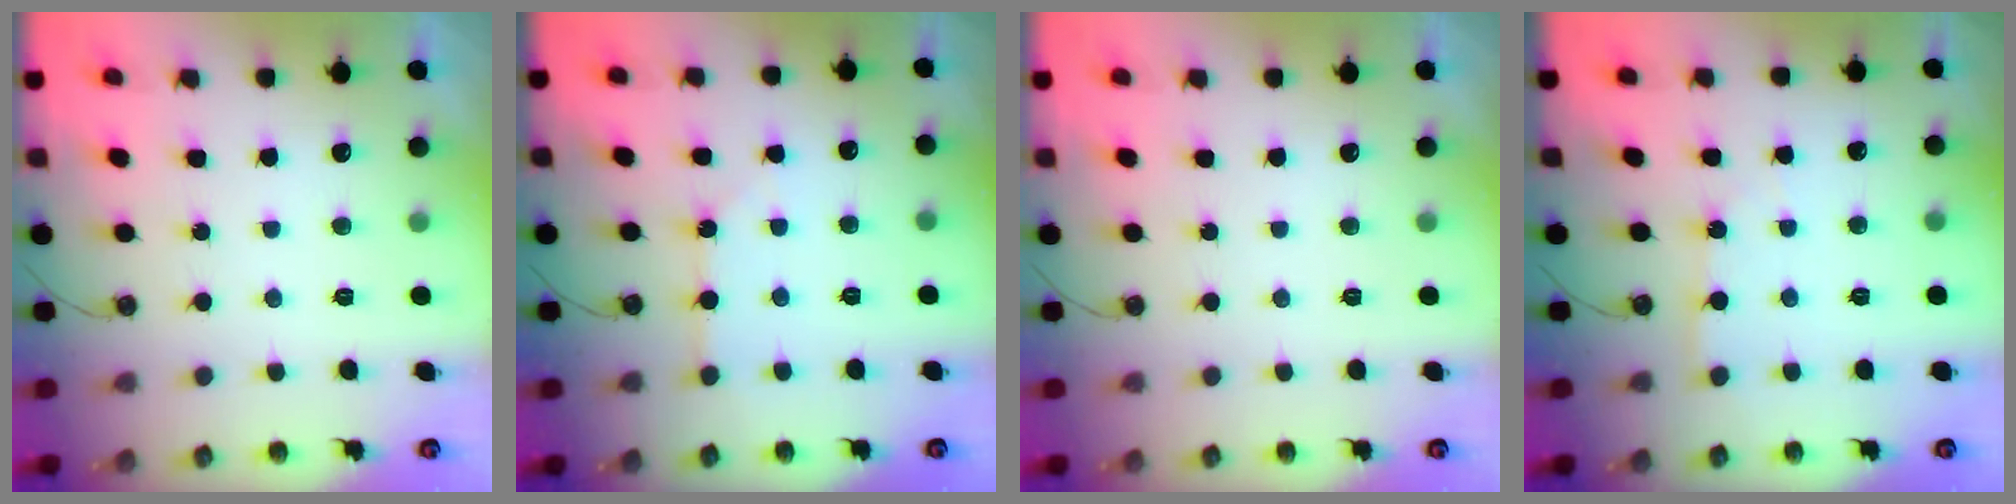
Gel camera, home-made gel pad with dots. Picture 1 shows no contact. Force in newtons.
{"total": 3.5, "press": 3.4, "slide": 0.6}
{"total": 0.0}
{"total": 2.7, "press": 2.7, "slide": 0.4}